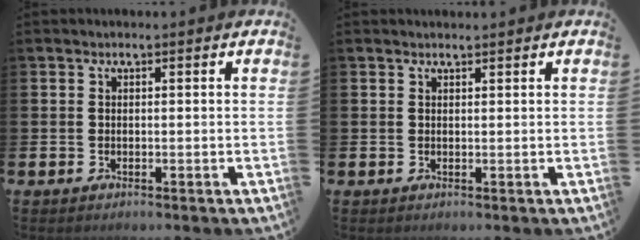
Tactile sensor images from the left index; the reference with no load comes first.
{"total": 0.9, "force": [0.9, 0.1, 0.0], "torque": [0.011, -0.005, 0.015]}